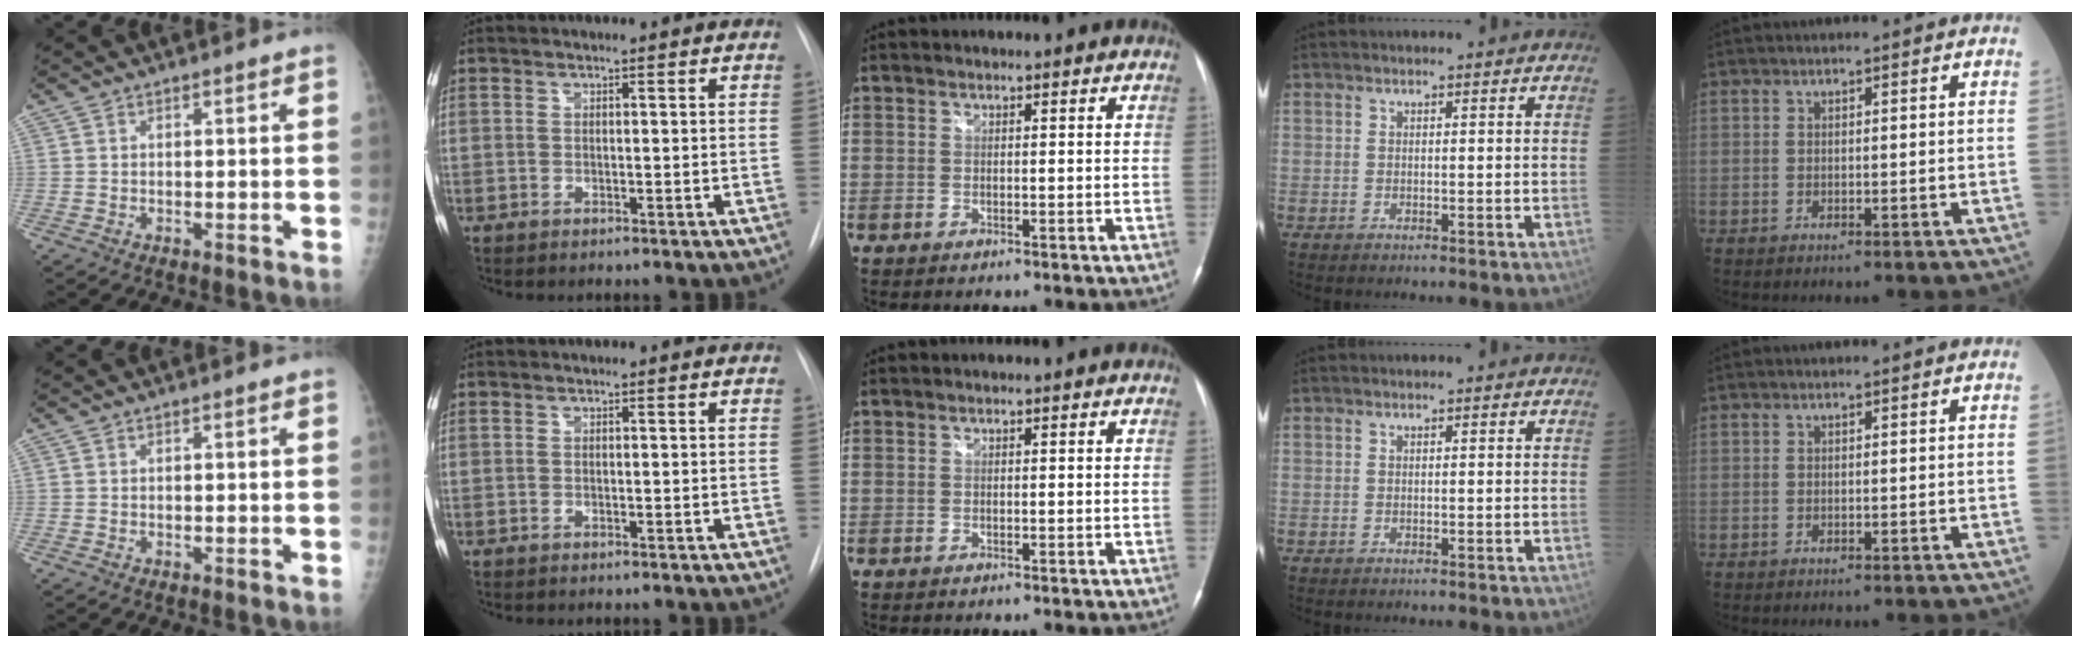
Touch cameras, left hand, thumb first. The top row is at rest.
{}